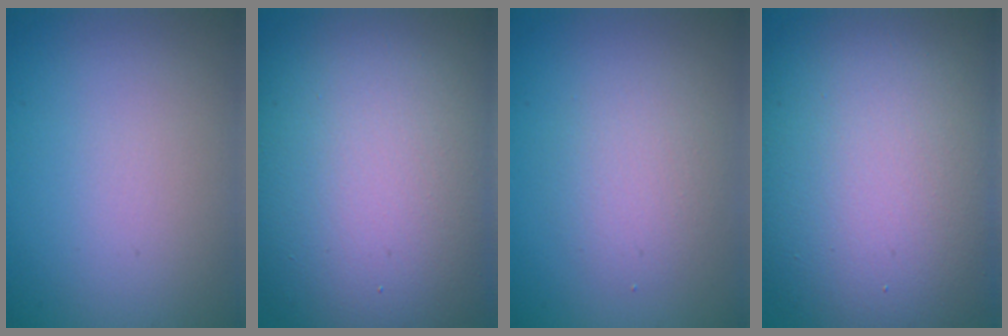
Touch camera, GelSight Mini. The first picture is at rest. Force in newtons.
{"total": 17.3, "press": 17.3, "slide": 1.2}
{"total": 2.4, "press": 2.4, "slide": 0.1}
{"total": 16.4, "press": 16.4, "slide": 0.9}